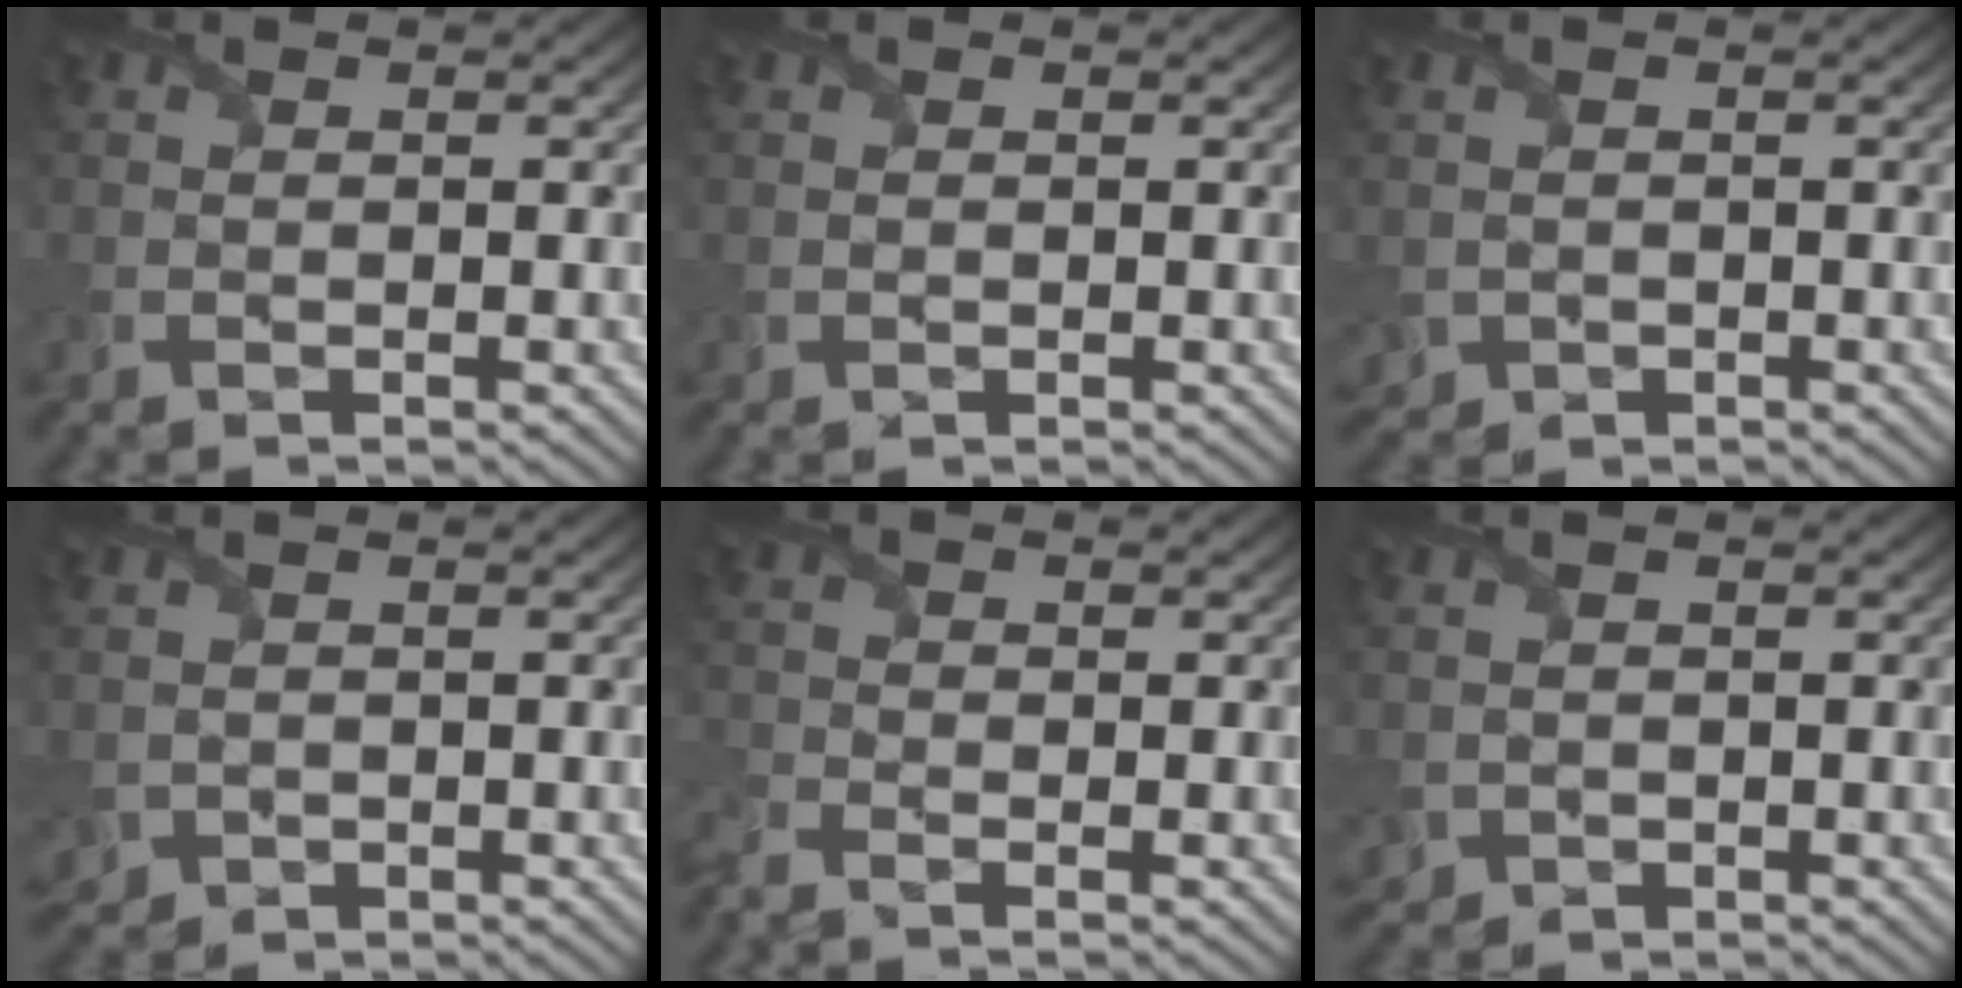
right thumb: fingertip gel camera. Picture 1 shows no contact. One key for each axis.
{"total": 0.0}
{"total": 2.1, "fx": -0.6, "fy": 2.0, "fz": 0.6, "tx": -0.025, "ty": -0.014, "tz": -0.013}
{"total": 2.5, "fx": -0.7, "fy": 2.2, "fz": 0.9, "tx": -0.032, "ty": -0.014, "tz": -0.016}
{"total": 2.9, "fx": -2.5, "fy": 0.9, "fz": 1.1, "tx": -0.032, "ty": -0.013, "tz": -0.063}
{"total": 1.7, "fx": -0.4, "fy": 1.6, "fz": 0.3, "tx": -0.019, "ty": -0.013, "tz": -0.011}